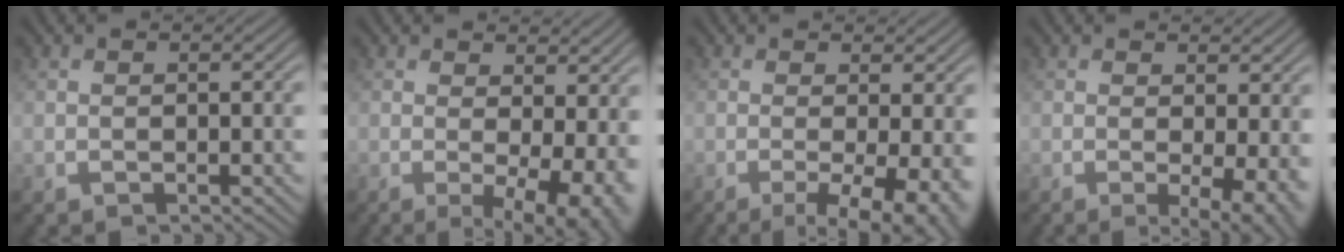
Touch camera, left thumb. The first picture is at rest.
{"total": 9.5, "force": [-0.1, 3.6, 8.8], "torque": [-0.114, -0.006, 0.011]}
{"total": 8.3, "force": [-2.2, 2.4, 7.6], "torque": [-0.111, -0.010, -0.026]}
{"total": 5.6, "force": [-0.2, 1.6, 5.4], "torque": [-0.076, -0.009, -0.001]}